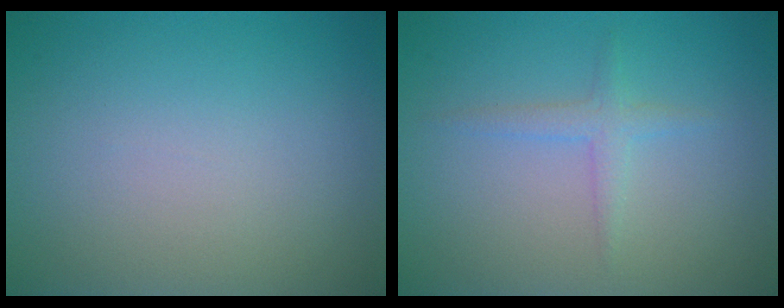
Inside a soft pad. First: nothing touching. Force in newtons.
{"total": 1.5, "press": 1.5, "slide": 0.1}